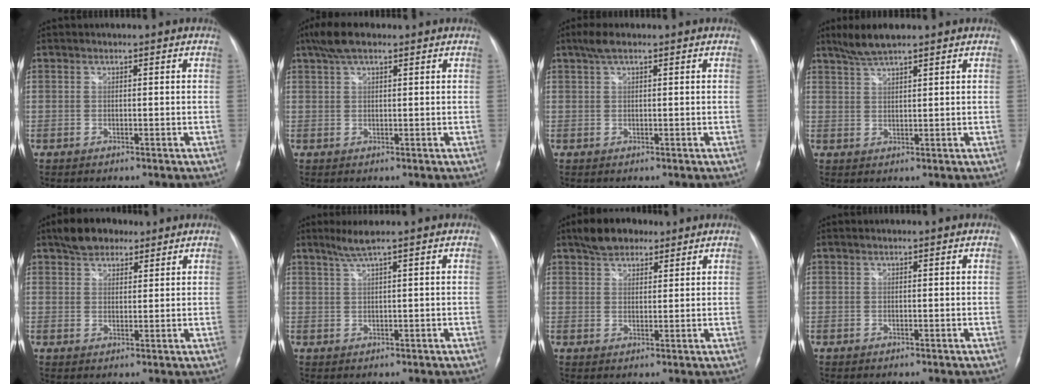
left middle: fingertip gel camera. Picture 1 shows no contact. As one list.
[{"total": 5.1, "force": [3.5, 1.5, 3.3], "torque": [-0.074, 0.023, 0.065]}, {"total": 2.7, "force": [1.8, 0.6, 1.9], "torque": [-0.047, 0.017, 0.035]}, {"total": 4.8, "force": [3.9, 0.4, 2.7], "torque": [-0.062, 0.011, 0.078]}, {"total": 5.7, "force": [4.2, 3.1, 2.4], "torque": [-0.047, 0.015, 0.076]}, {"total": 2.8, "force": [1.8, -0.7, 2.0], "torque": [-0.052, 0.004, 0.041]}, {"total": 5.8, "force": [4.3, 3.0, 2.4], "torque": [-0.049, 0.016, 0.078]}, {"total": 0.0}]